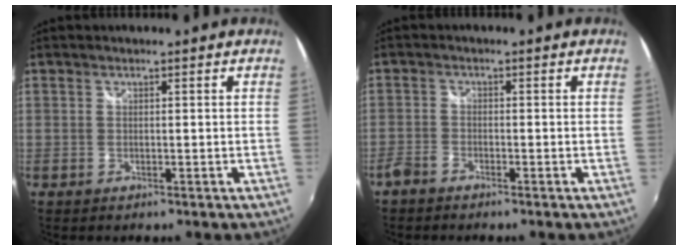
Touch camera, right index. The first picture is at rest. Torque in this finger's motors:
{"motor_torque": [0.04, 0.04, 0.03, 0.02]}